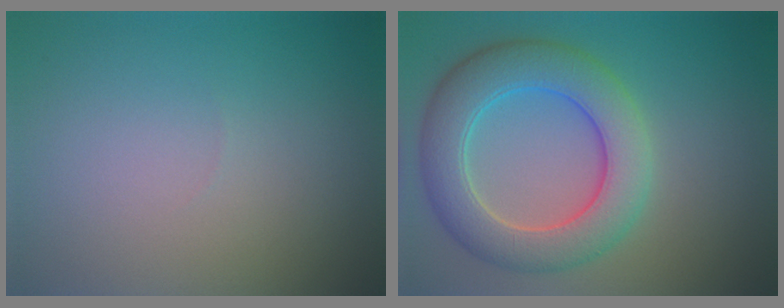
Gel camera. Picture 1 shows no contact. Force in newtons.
{"total": 7.7, "press": 7.7, "slide": 0.2}